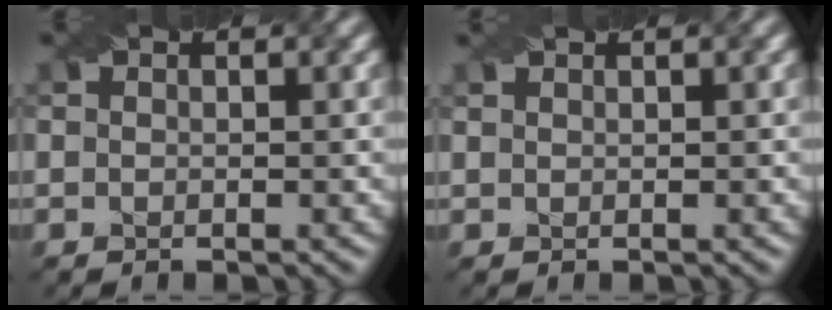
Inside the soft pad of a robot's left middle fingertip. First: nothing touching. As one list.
[{"total": 0.6, "force": [0.6, -0.2, 0.0], "torque": [-0.007, 0.002, 0.010]}]